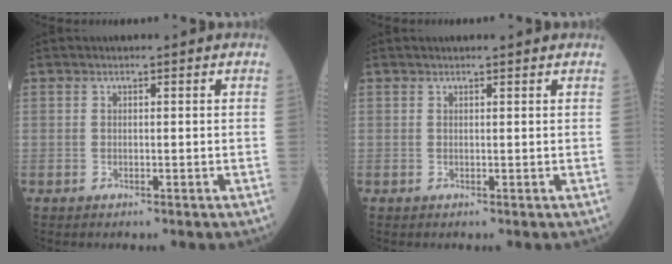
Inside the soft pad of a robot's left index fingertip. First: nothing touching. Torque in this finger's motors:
{"motor_torque": [0.20, -0.08, -0.03, 0.02]}